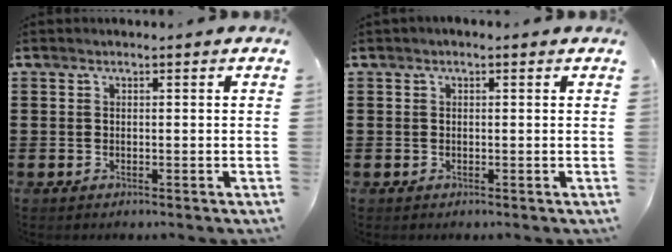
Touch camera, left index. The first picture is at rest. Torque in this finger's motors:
{"motor_torque": [1.21, -0.92, -0.50, -0.16]}